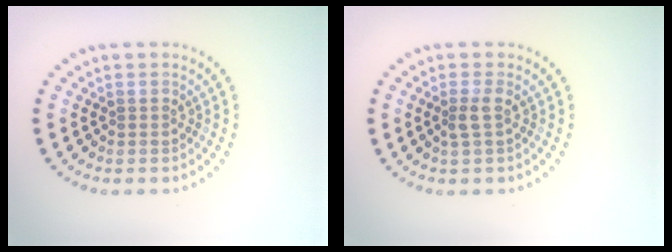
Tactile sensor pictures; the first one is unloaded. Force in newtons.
{"total": 1.4, "press": 1.1, "slide": 0.8}